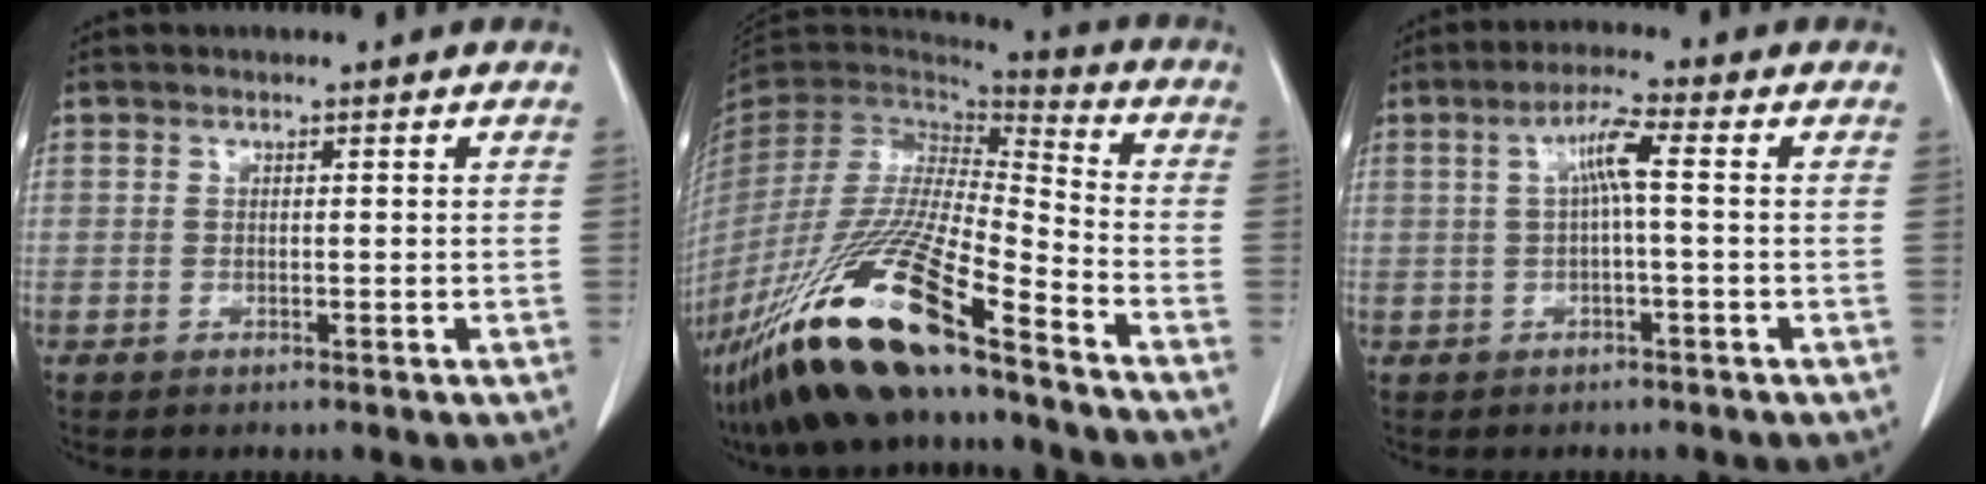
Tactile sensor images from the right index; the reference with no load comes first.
{"total": 22.9, "force": [-15.3, 2.5, 16.9], "torque": [-0.337, -0.062, -0.289]}
{"total": 4.4, "force": [0.5, 0.2, 4.3], "torque": [-0.081, 0.015, 0.009]}